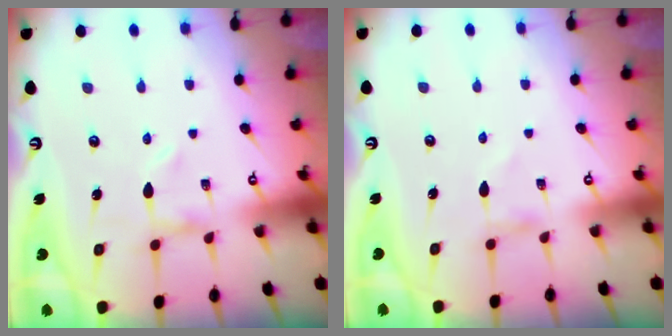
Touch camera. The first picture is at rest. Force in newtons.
{"total": 1.7, "press": 1.6, "slide": 0.3}